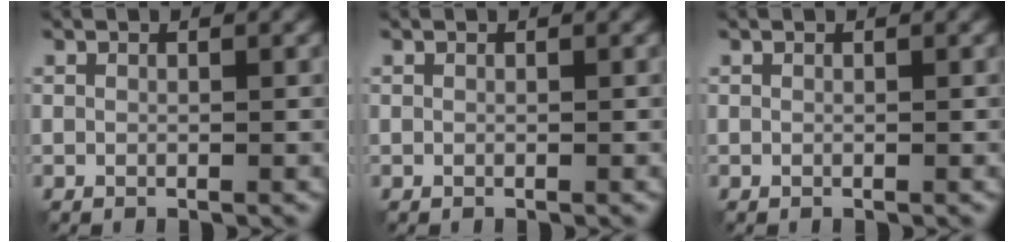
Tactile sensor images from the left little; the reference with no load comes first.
{"total": 0.0}
{"total": 0.0}